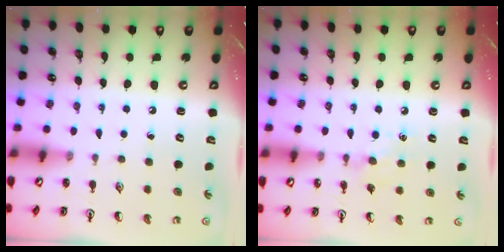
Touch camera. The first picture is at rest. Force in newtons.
{"total": 5.2, "press": 5.1, "slide": 0.9}